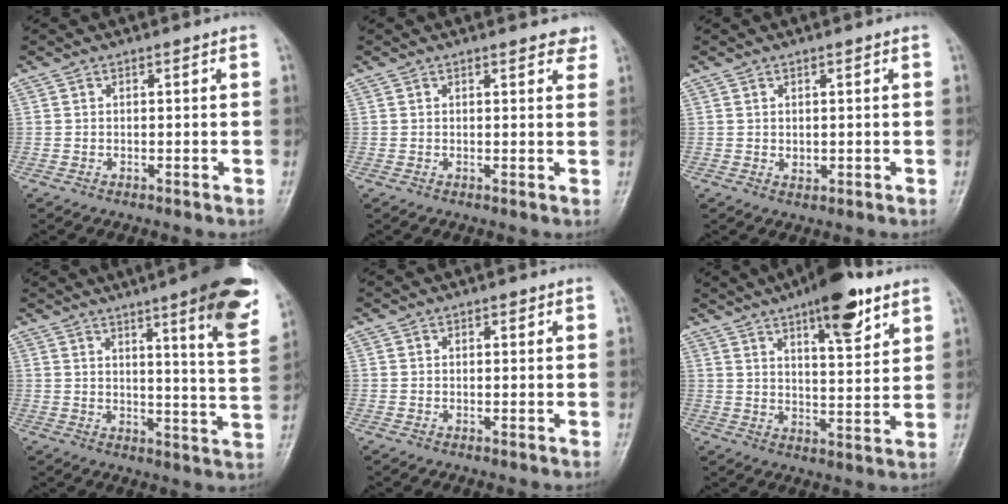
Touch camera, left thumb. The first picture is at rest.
{"total": 3.3, "force": [2.6, 1.3, 1.5], "torque": [0.001, -0.009, 0.022]}
{"total": 1.6, "force": [0.3, 1.1, 1.2], "torque": [-0.014, -0.004, 0.008]}
{"total": 16.6, "force": [9.0, 2.2, 13.8], "torque": [-0.157, -0.047, 0.114]}
{"total": 1.0, "force": [0.5, 0.6, 0.6], "torque": [-0.003, -0.001, 0.004]}
{"total": 13.1, "force": [7.9, 4.2, 9.6], "torque": [-0.119, -0.039, 0.117]}